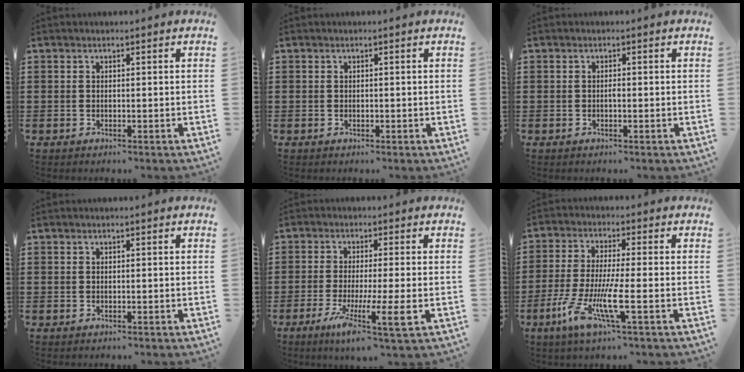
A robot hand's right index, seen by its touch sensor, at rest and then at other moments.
{"total": 0.0}
{"total": 0.7, "force": [-0.3, 0.2, 0.6], "torque": [-0.014, -0.004, -0.004]}
{"total": 0.0}
{"total": 7.8, "force": [-2.8, 0.2, 7.3], "torque": [-0.143, -0.021, -0.050]}
{"total": 9.2, "force": [-3.3, 0.5, 8.6], "torque": [-0.193, -0.026, -0.067]}